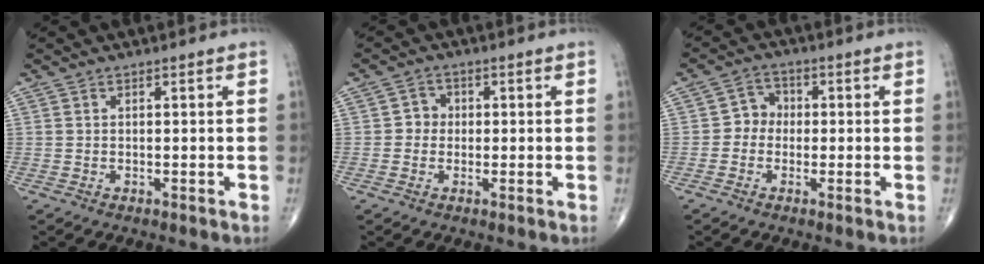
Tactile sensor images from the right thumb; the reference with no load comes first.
{"total": 2.7, "force": [-0.2, 2.6, 0.9], "torque": [0.006, 0.009, -0.010]}
{"total": 3.9, "force": [-0.6, 3.5, 1.6], "torque": [-0.003, 0.015, -0.023]}